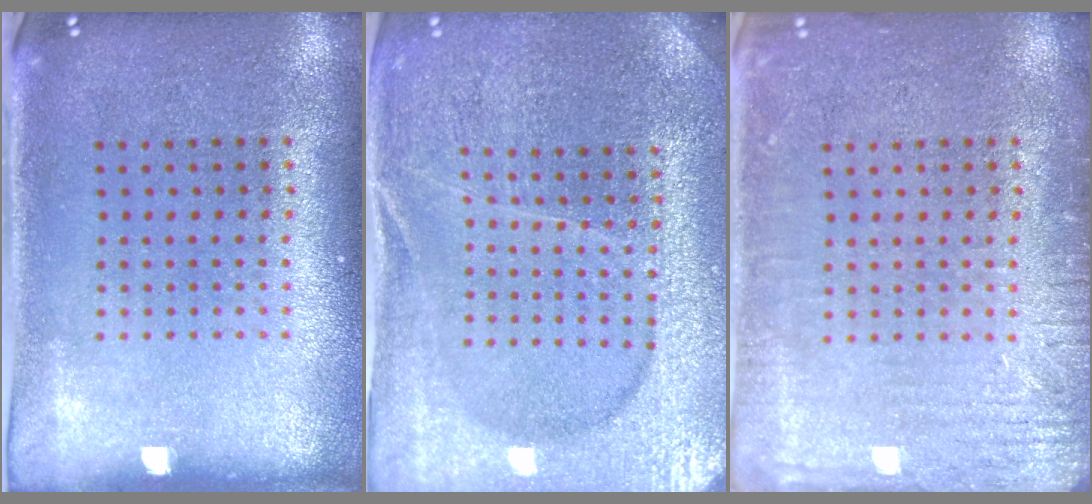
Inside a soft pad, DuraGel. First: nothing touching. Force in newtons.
{"total": 4.2, "press": 4.0, "slide": 1.3}
{"total": 3.0, "press": 3.0, "slide": 0.3}